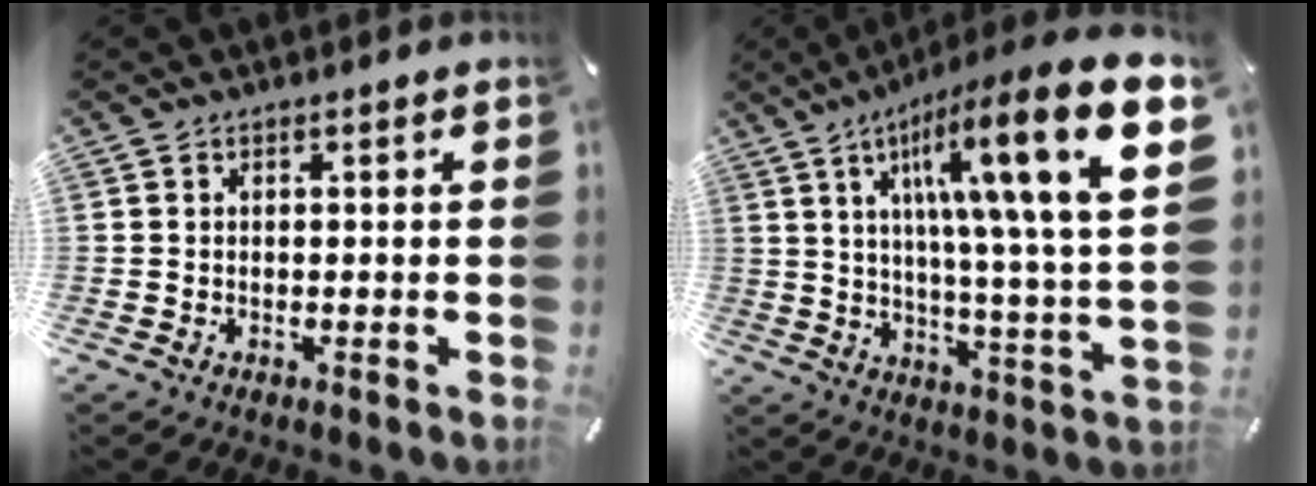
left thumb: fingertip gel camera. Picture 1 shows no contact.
{"total": 24.5, "force": [10.4, 4.1, 21.8], "torque": [-0.347, -0.062, 0.150]}